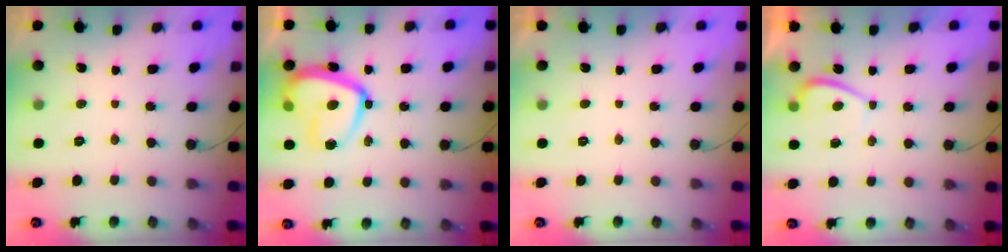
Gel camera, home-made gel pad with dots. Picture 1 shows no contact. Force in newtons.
{"total": 18.3, "press": 18.3, "slide": 1.6}
{"total": 2.1, "press": 2.1, "slide": 0.4}
{"total": 2.3, "press": 2.1, "slide": 0.7}